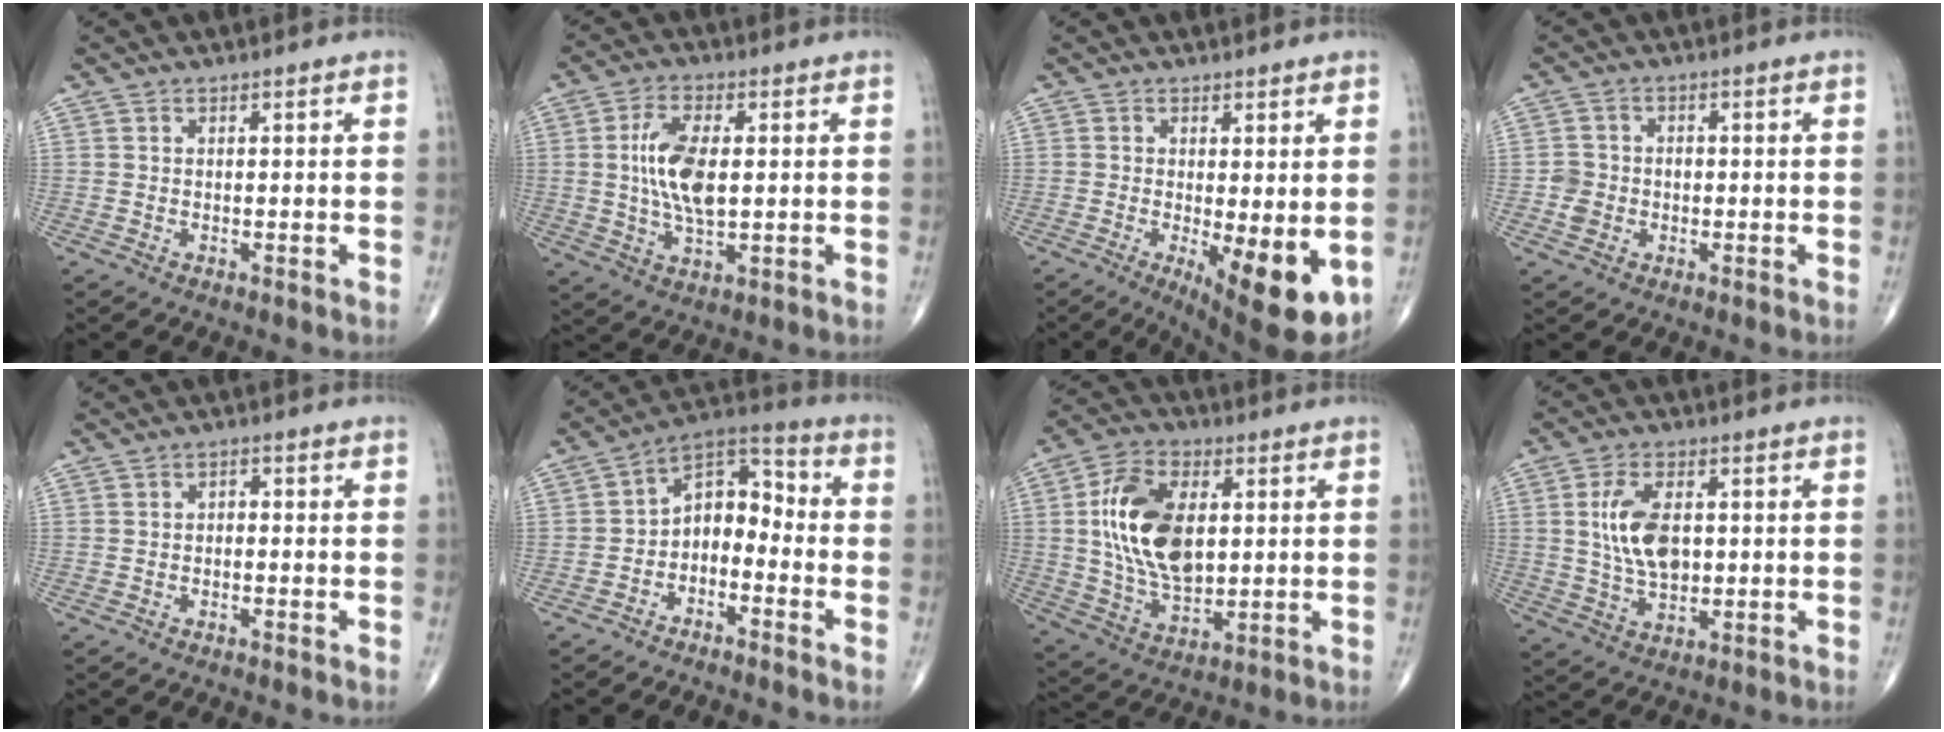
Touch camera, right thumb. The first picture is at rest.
{"total": 10.5, "force": [0.8, 4.8, 9.2], "torque": [-0.183, -0.004, 0.018]}
{"total": 10.9, "force": [-2.5, 3.3, 10.1], "torque": [-0.136, -0.024, -0.027]}
{"total": 3.5, "force": [-0.9, 3.2, 1.2], "torque": [-0.008, 0.011, -0.018]}
{"total": 1.4, "force": [-0.3, 0.9, 1.0], "torque": [-0.010, 0.008, -0.009]}
{"total": 9.5, "force": [-3.2, 6.2, 6.4], "torque": [-0.080, 0.063, -0.070]}
{"total": 16.8, "force": [2.3, 9.7, 13.6], "torque": [-0.244, -0.004, 0.046]}
{"total": 9.7, "force": [1.2, 5.3, 8.0], "torque": [-0.150, -0.003, 0.028]}